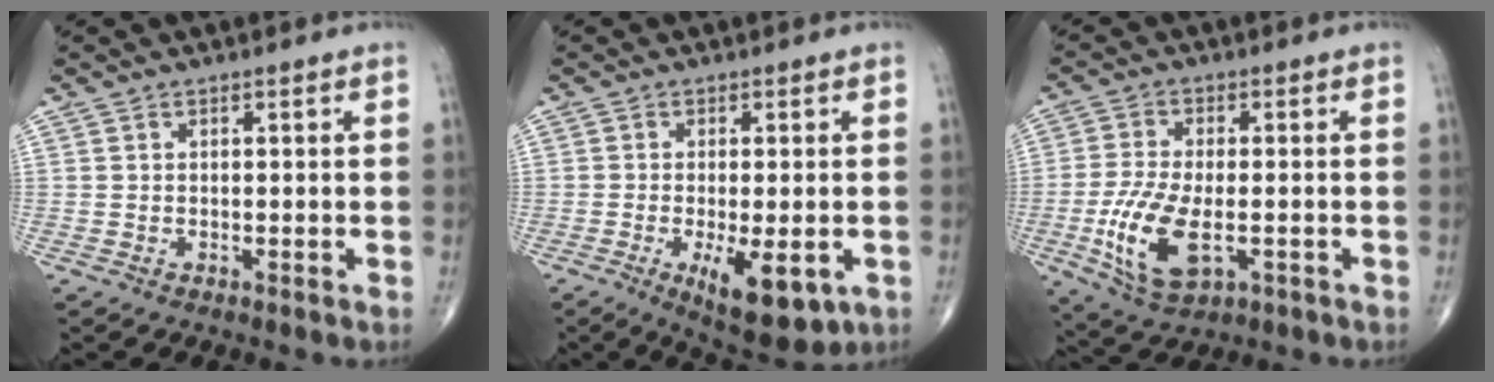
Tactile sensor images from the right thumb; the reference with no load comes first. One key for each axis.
{"total": 10.5, "fx": -3.5, "fy": 4.0, "fz": 9.1, "tx": -0.129, "ty": -0.016, "tz": -0.043}
{"total": 12.0, "fx": -3.1, "fy": 5.6, "fz": 10.1, "tx": -0.209, "ty": -0.006, "tz": -0.051}